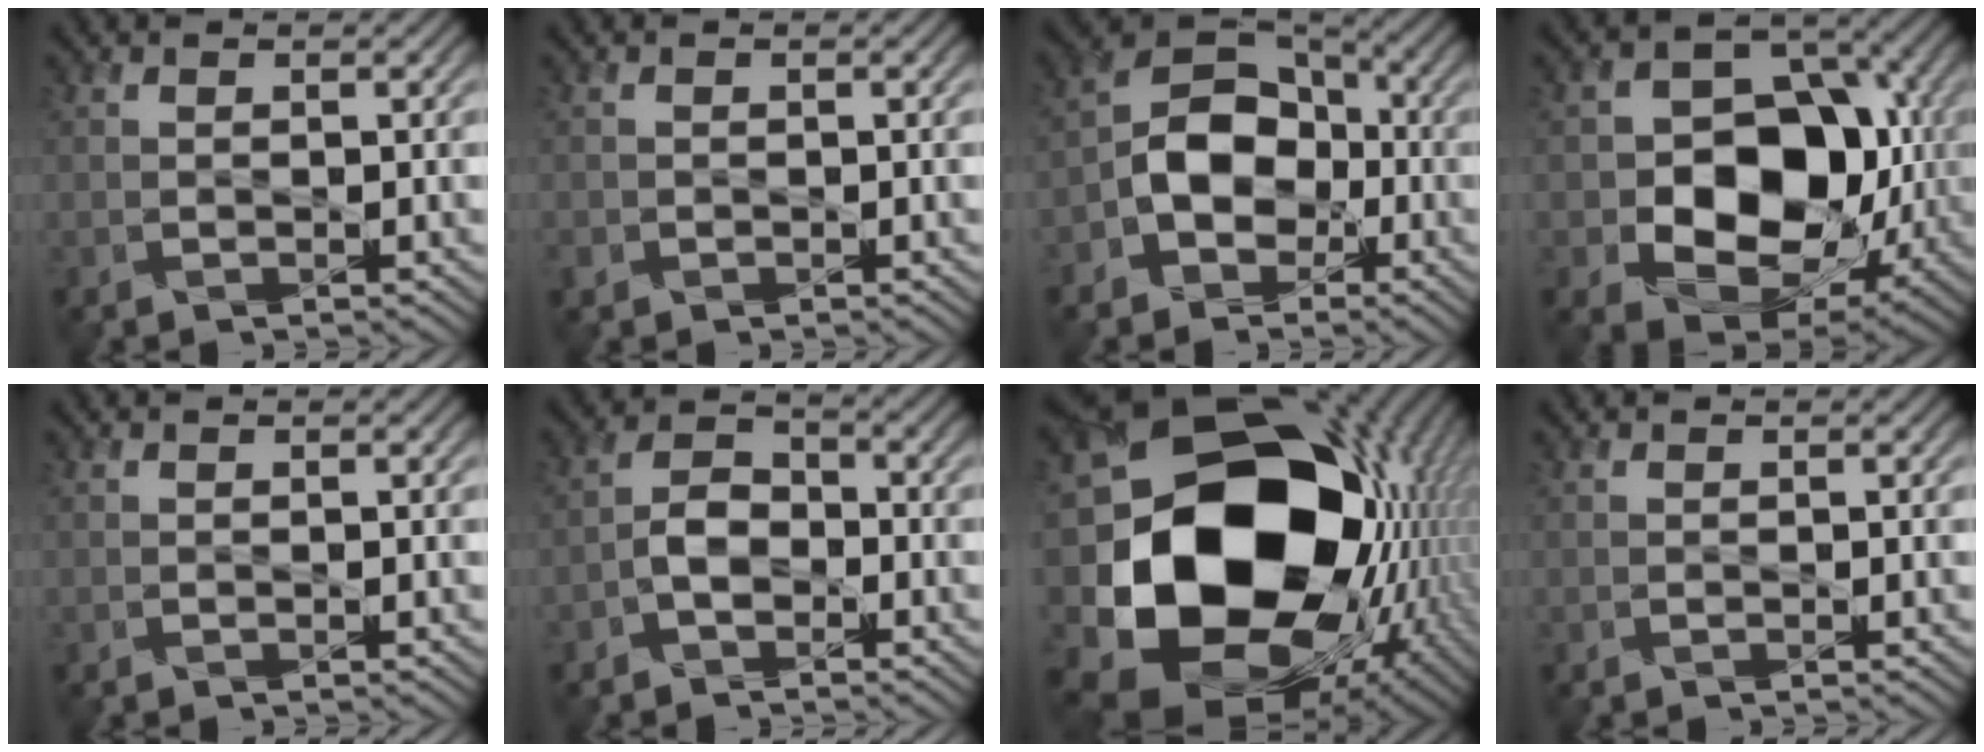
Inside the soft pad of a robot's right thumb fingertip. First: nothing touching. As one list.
[{"total": 0.7, "force": [-0.3, 0.6, 0.0], "torque": [-0.001, -0.007, -0.004]}, {"total": 8.8, "force": [-2.6, 6.6, 5.2], "torque": [-0.090, 0.002, -0.065]}, {"total": 14.1, "force": [-2.1, 10.5, 9.2], "torque": [-0.133, -0.013, -0.043]}, {"total": 0.0}, {"total": 3.8, "force": [-1.9, 2.4, 2.2], "torque": [-0.042, 0.007, -0.043]}, {"total": 23.5, "force": [-2.3, 18.2, 14.7], "torque": [-0.341, -0.066, -0.008]}, {"total": 0.0}]